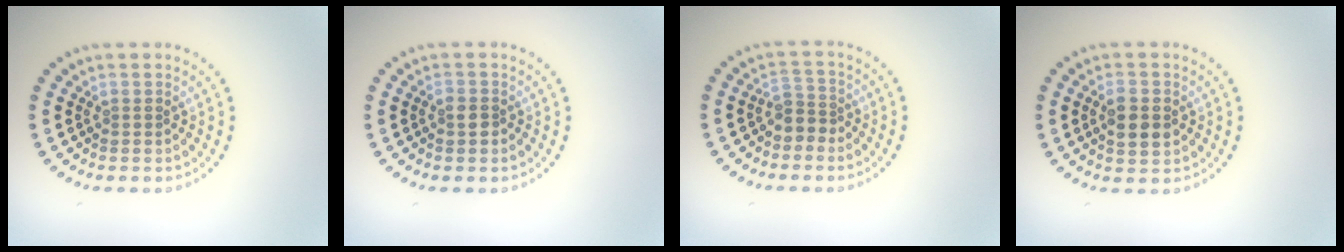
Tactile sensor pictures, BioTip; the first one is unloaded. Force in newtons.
{"total": 1.4, "press": 1.3, "slide": 0.4}
{"total": 2.1, "press": 1.6, "slide": 1.4}
{"total": 3.1, "press": 3.1, "slide": 0.3}